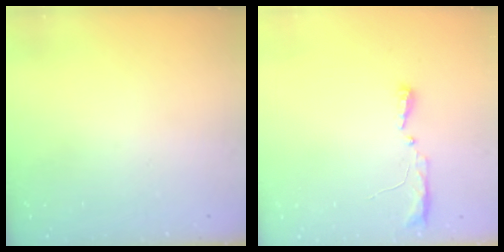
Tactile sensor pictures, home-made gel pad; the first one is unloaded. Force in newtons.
{"total": 8.2, "press": 5.2, "slide": 6.2}